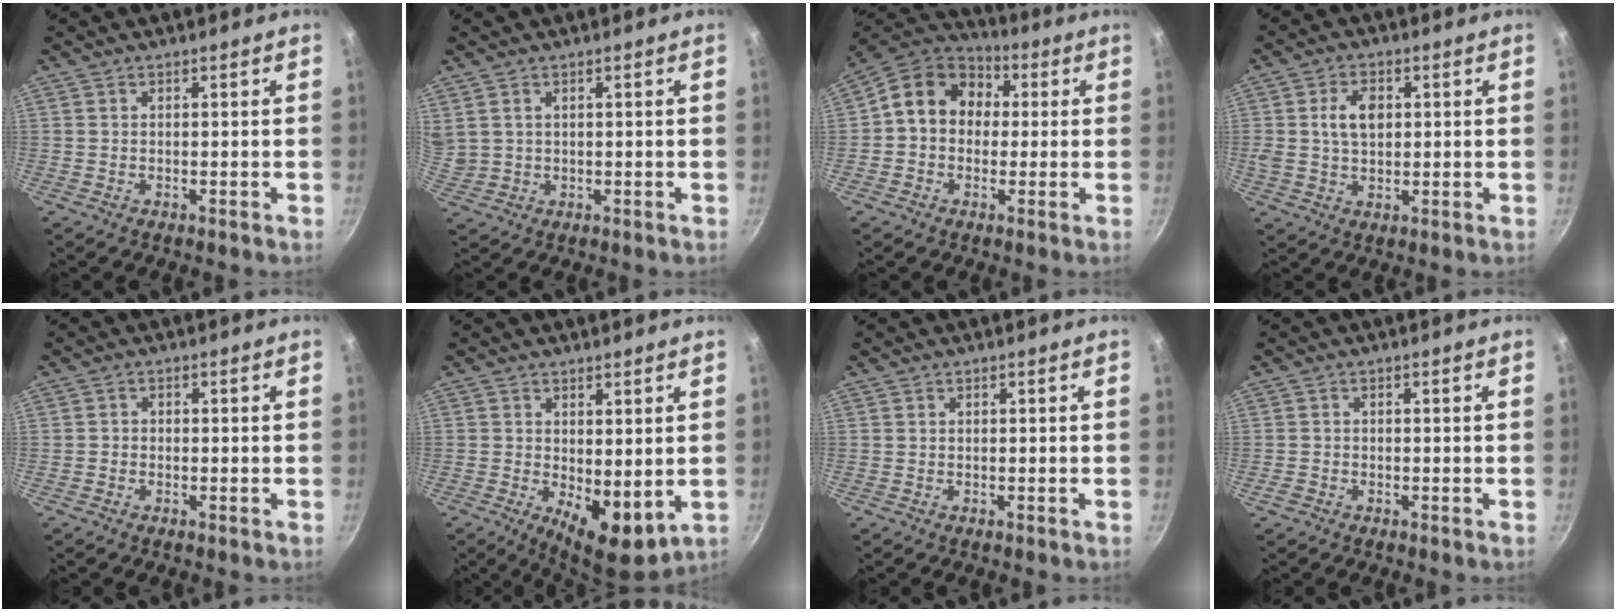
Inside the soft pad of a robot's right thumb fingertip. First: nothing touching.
{"total": 4.3, "force": [2.3, 3.0, 2.0], "torque": [-0.032, 0.002, 0.054]}
{"total": 12.9, "force": [1.6, 10.6, 7.1], "torque": [-0.082, 0.033, 0.003]}
{"total": 6.5, "force": [1.2, 4.4, 4.6], "torque": [-0.068, 0.001, 0.020]}
{"total": 1.0, "force": [-0.5, 0.7, 0.3], "torque": [-0.005, 0.002, -0.014]}
{"total": 8.3, "force": [0.0, 4.0, 7.3], "torque": [-0.085, -0.017, 0.013]}
{"total": 0.0}
{"total": 1.4, "force": [-0.9, 1.0, 0.5], "torque": [-0.013, 0.004, -0.017]}